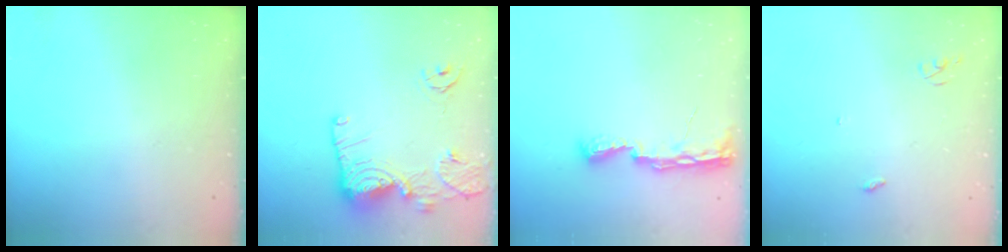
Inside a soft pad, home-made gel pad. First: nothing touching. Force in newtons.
{"total": 14.3, "press": 14.2, "slide": 1.4}
{"total": 8.0, "press": 8.0, "slide": 0.8}
{"total": 2.6, "press": 2.6, "slide": 0.2}